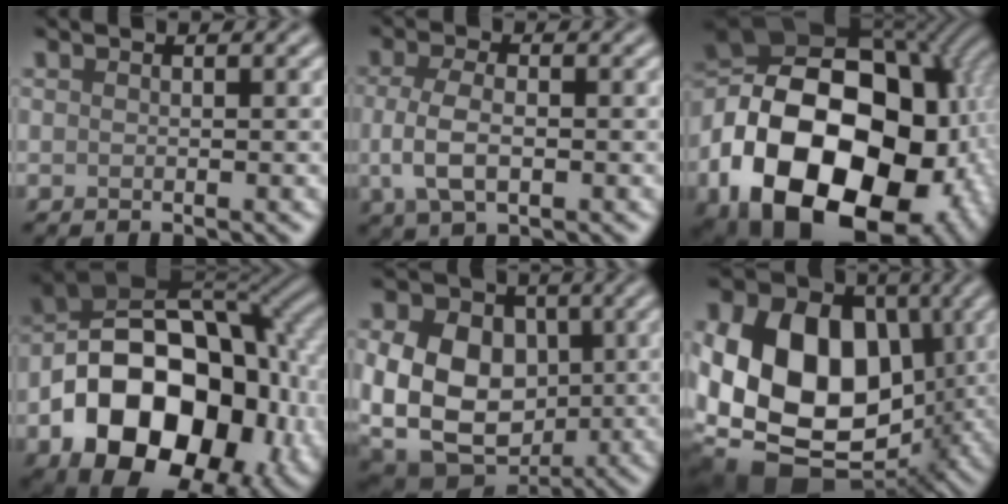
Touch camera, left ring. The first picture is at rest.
{"total": 4.1, "force": [-0.5, 2.1, 3.5], "torque": [-0.082, -0.004, -0.010]}
{"total": 21.8, "force": [-5.9, 14.8, 14.9], "torque": [-0.296, -0.016, -0.088]}
{"total": 19.0, "force": [-5.6, 12.7, 13.0], "torque": [-0.218, -0.033, -0.083]}
{"total": 15.8, "force": [0.7, 12.4, 9.8], "torque": [-0.185, 0.015, -0.005]}
{"total": 16.4, "force": [-0.6, 11.7, 11.4], "torque": [-0.202, -0.004, -0.015]}